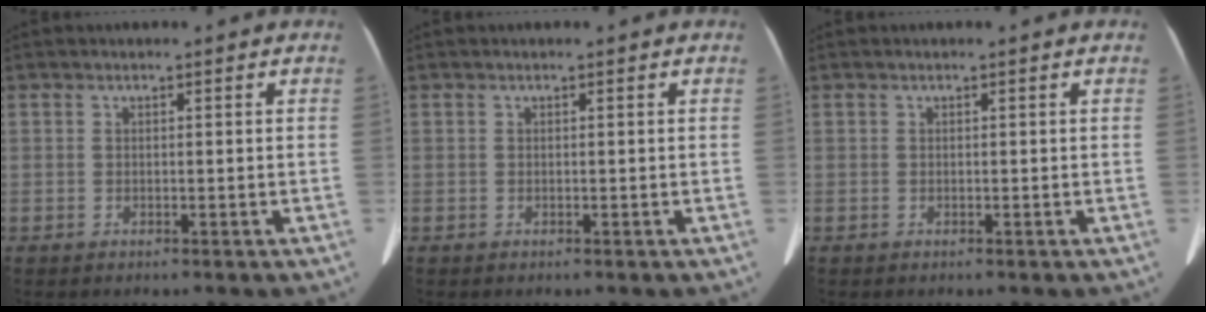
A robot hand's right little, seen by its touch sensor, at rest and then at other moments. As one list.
[{"total": 0.0}, {"total": 0.0}]